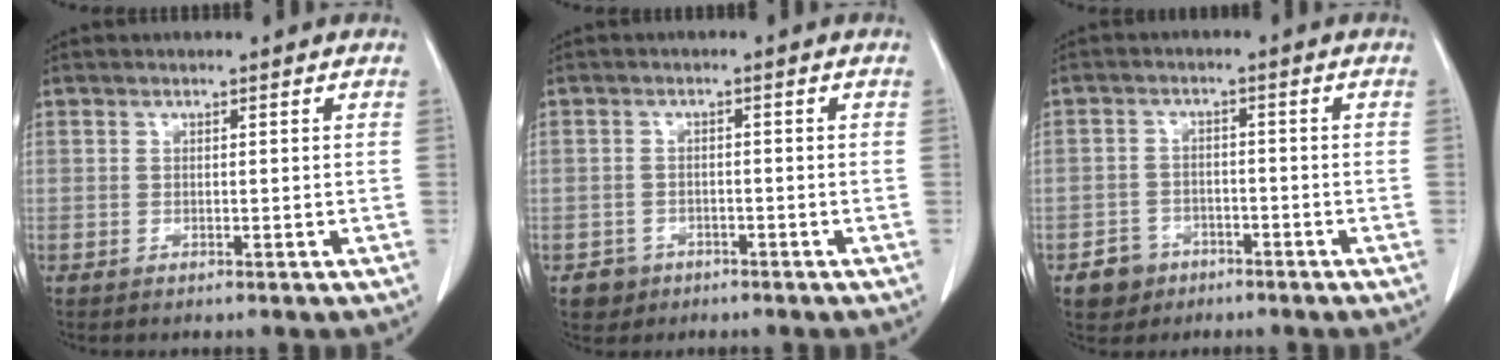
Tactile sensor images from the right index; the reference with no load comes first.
{"total": 2.8, "force": [-1.5, 2.3, 0.1], "torque": [0.000, 0.011, -0.022]}
{"total": 4.3, "force": [-2.6, 3.4, 0.5], "torque": [-0.006, 0.012, -0.038]}